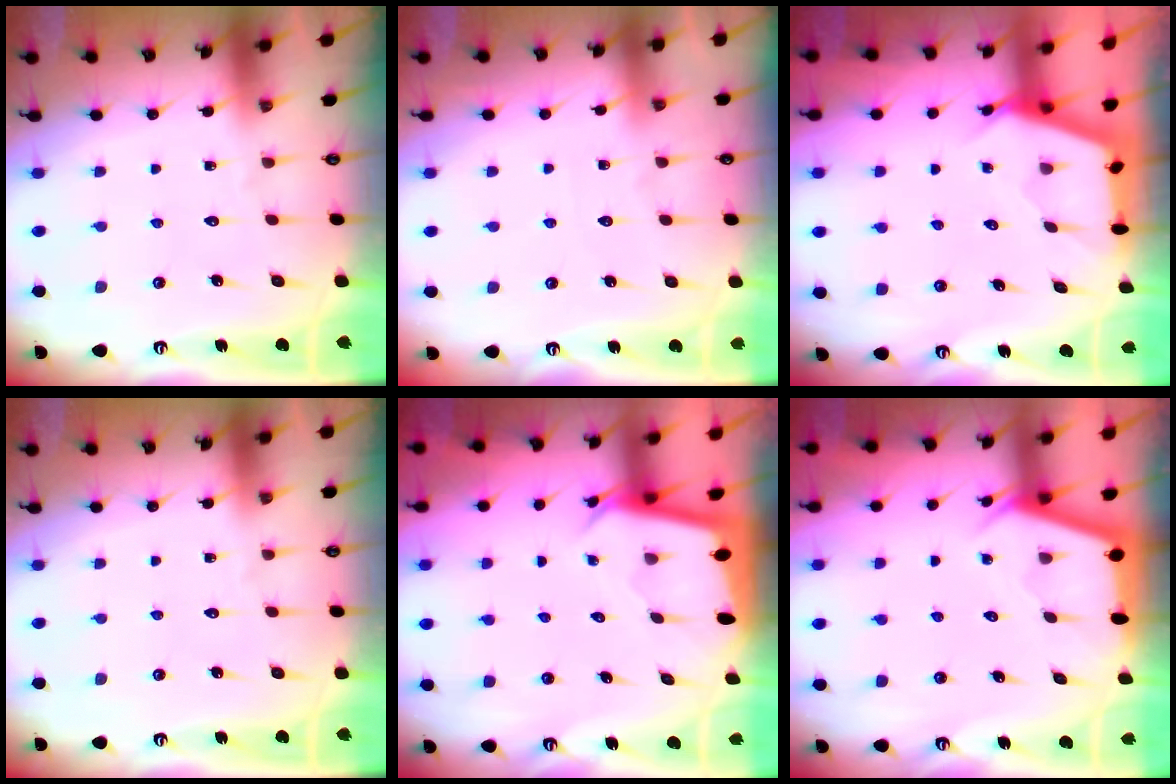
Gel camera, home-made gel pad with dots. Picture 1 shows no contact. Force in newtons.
{"total": 2.2, "press": 2.2, "slide": 0.2}
{"total": 2.6, "press": 2.6, "slide": 0.4}
{"total": 0.0}
{"total": 2.5, "press": 2.5, "slide": 0.0}
{"total": 2.9, "press": 2.9, "slide": 0.3}